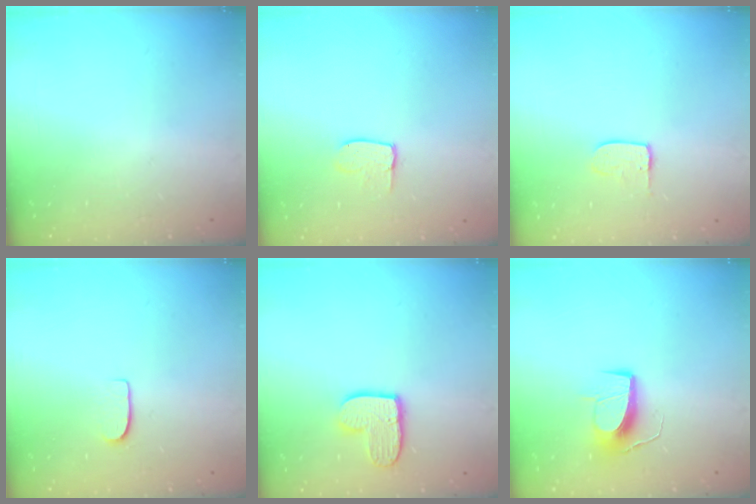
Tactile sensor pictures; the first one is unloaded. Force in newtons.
{"total": 5.1, "press": 5.1, "slide": 0.4}
{"total": 6.3, "press": 6.3, "slide": 0.3}
{"total": 5.5, "press": 5.5, "slide": 0.5}
{"total": 10.7, "press": 10.7, "slide": 0.8}
{"total": 11.3, "press": 11.3, "slide": 0.7}